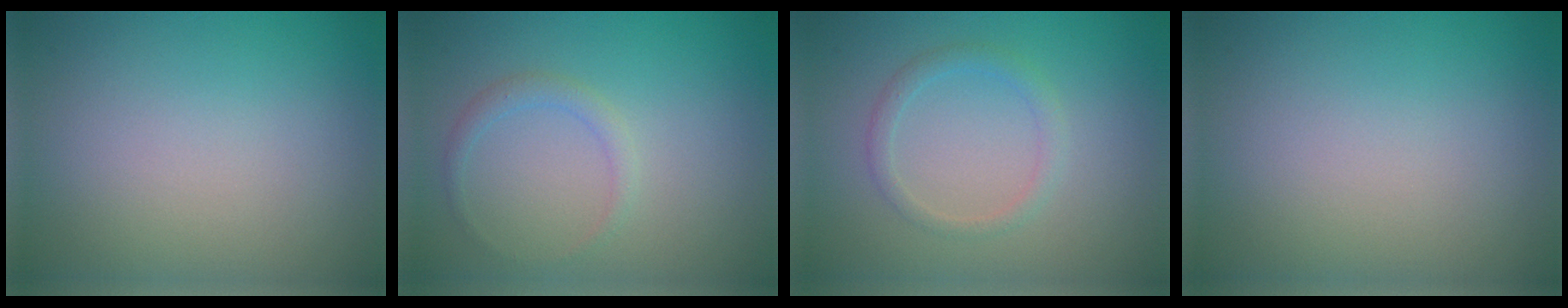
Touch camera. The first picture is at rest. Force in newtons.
{"total": 1.2, "press": 1.2, "slide": 0.2}
{"total": 1.6, "press": 1.6, "slide": 0.0}
{"total": 0.0}